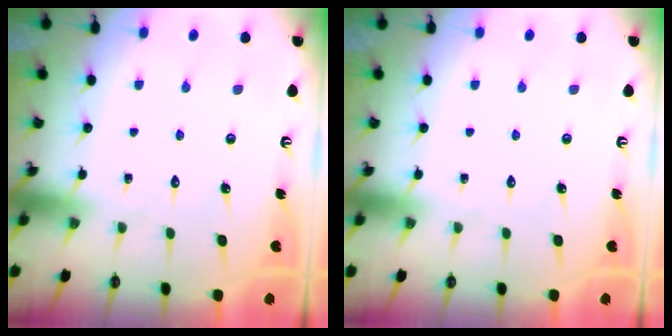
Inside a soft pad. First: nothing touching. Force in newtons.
{"total": 0.0}